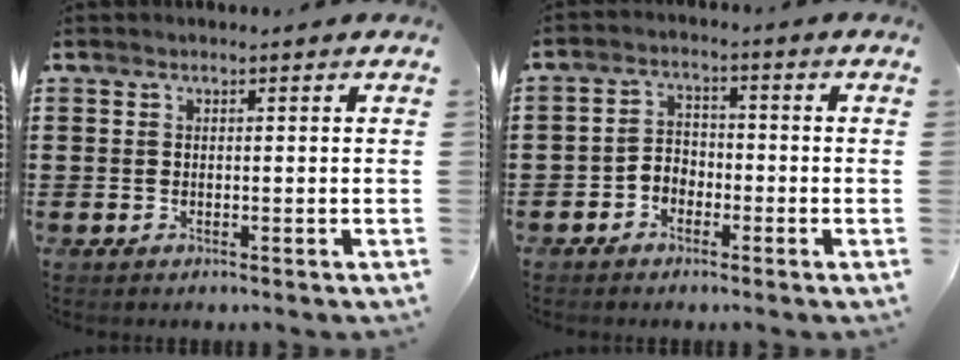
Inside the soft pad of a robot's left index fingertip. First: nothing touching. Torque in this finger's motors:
{"motor_torque": [0.14, 0.13, 0.09, 0.01]}